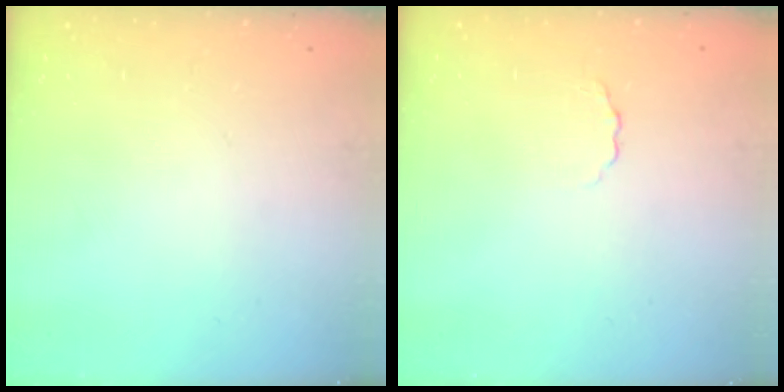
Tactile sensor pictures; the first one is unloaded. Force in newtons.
{"total": 1.2, "press": 1.2, "slide": 0.3}